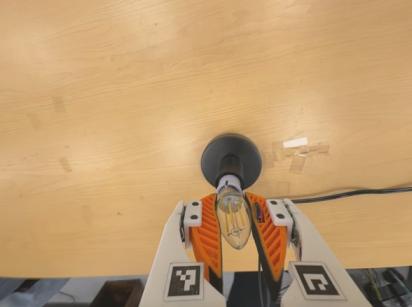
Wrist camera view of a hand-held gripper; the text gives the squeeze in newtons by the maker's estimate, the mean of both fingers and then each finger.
{"total": 18.0, "left": 16.9, "right": 19.1}